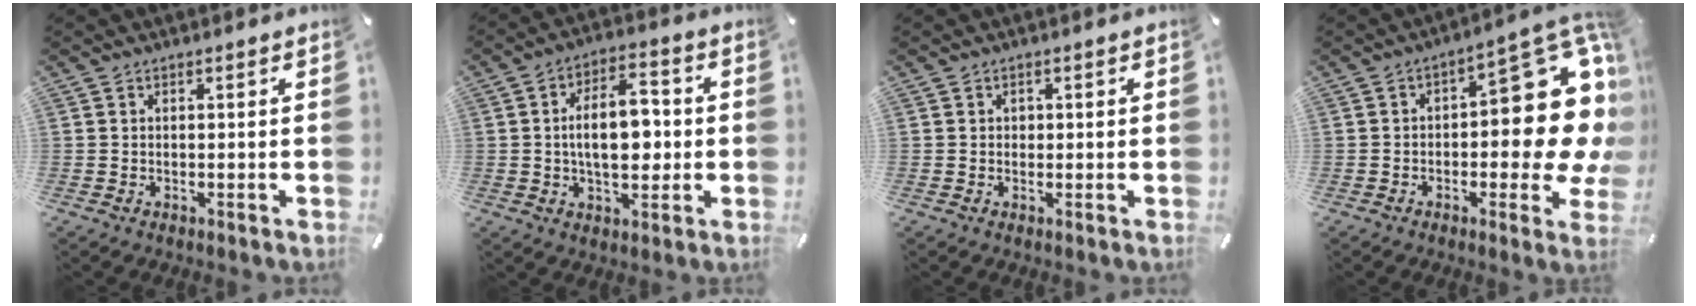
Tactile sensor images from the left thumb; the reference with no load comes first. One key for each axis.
{"total": 12.3, "fx": -0.1, "fy": 7.2, "fz": 10.0, "tx": -0.161, "ty": 0.008, "tz": -0.005}
{"total": 0.9, "fx": -0.1, "fy": 0.9, "fz": 0.2, "tx": 0.003, "ty": 0.001, "tz": -0.005}
{"total": 21.6, "fx": 3.2, "fy": 9.5, "fz": 19.2, "tx": -0.220, "ty": -0.048, "tz": 0.057}